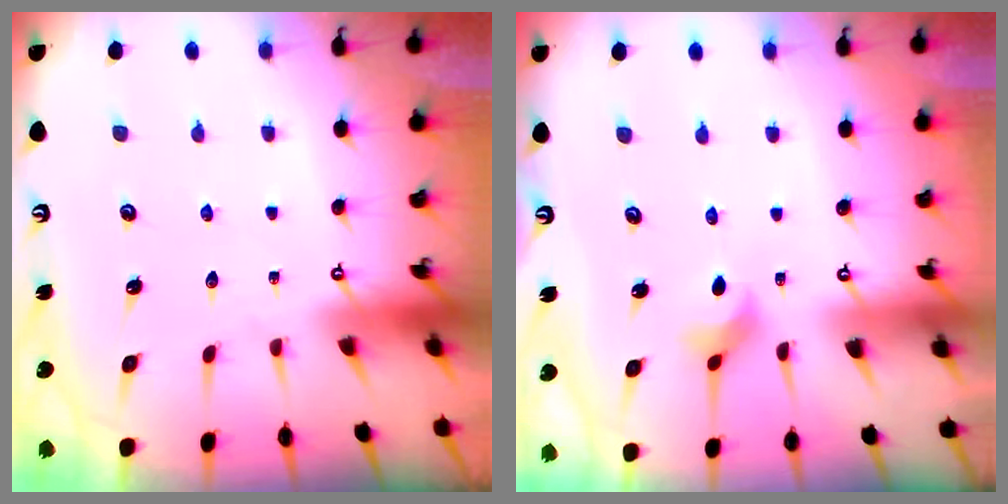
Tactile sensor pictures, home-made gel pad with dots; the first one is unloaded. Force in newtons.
{"total": 2.7, "press": 2.7, "slide": 0.5}